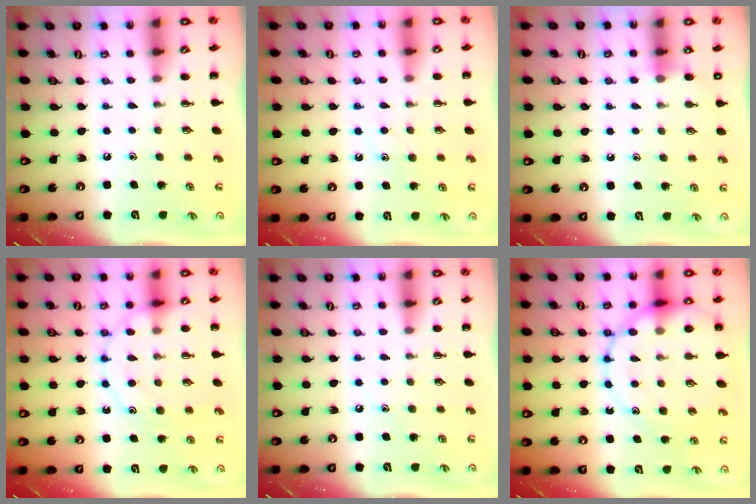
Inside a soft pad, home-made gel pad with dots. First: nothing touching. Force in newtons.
{"total": 7.2, "press": 7.2, "slide": 1.1}
{"total": 5.6, "press": 5.4, "slide": 1.6}
{"total": 14.2, "press": 14.1, "slide": 1.3}
{"total": 4.6, "press": 4.4, "slide": 1.3}
{"total": 19.1, "press": 18.8, "slide": 3.2}